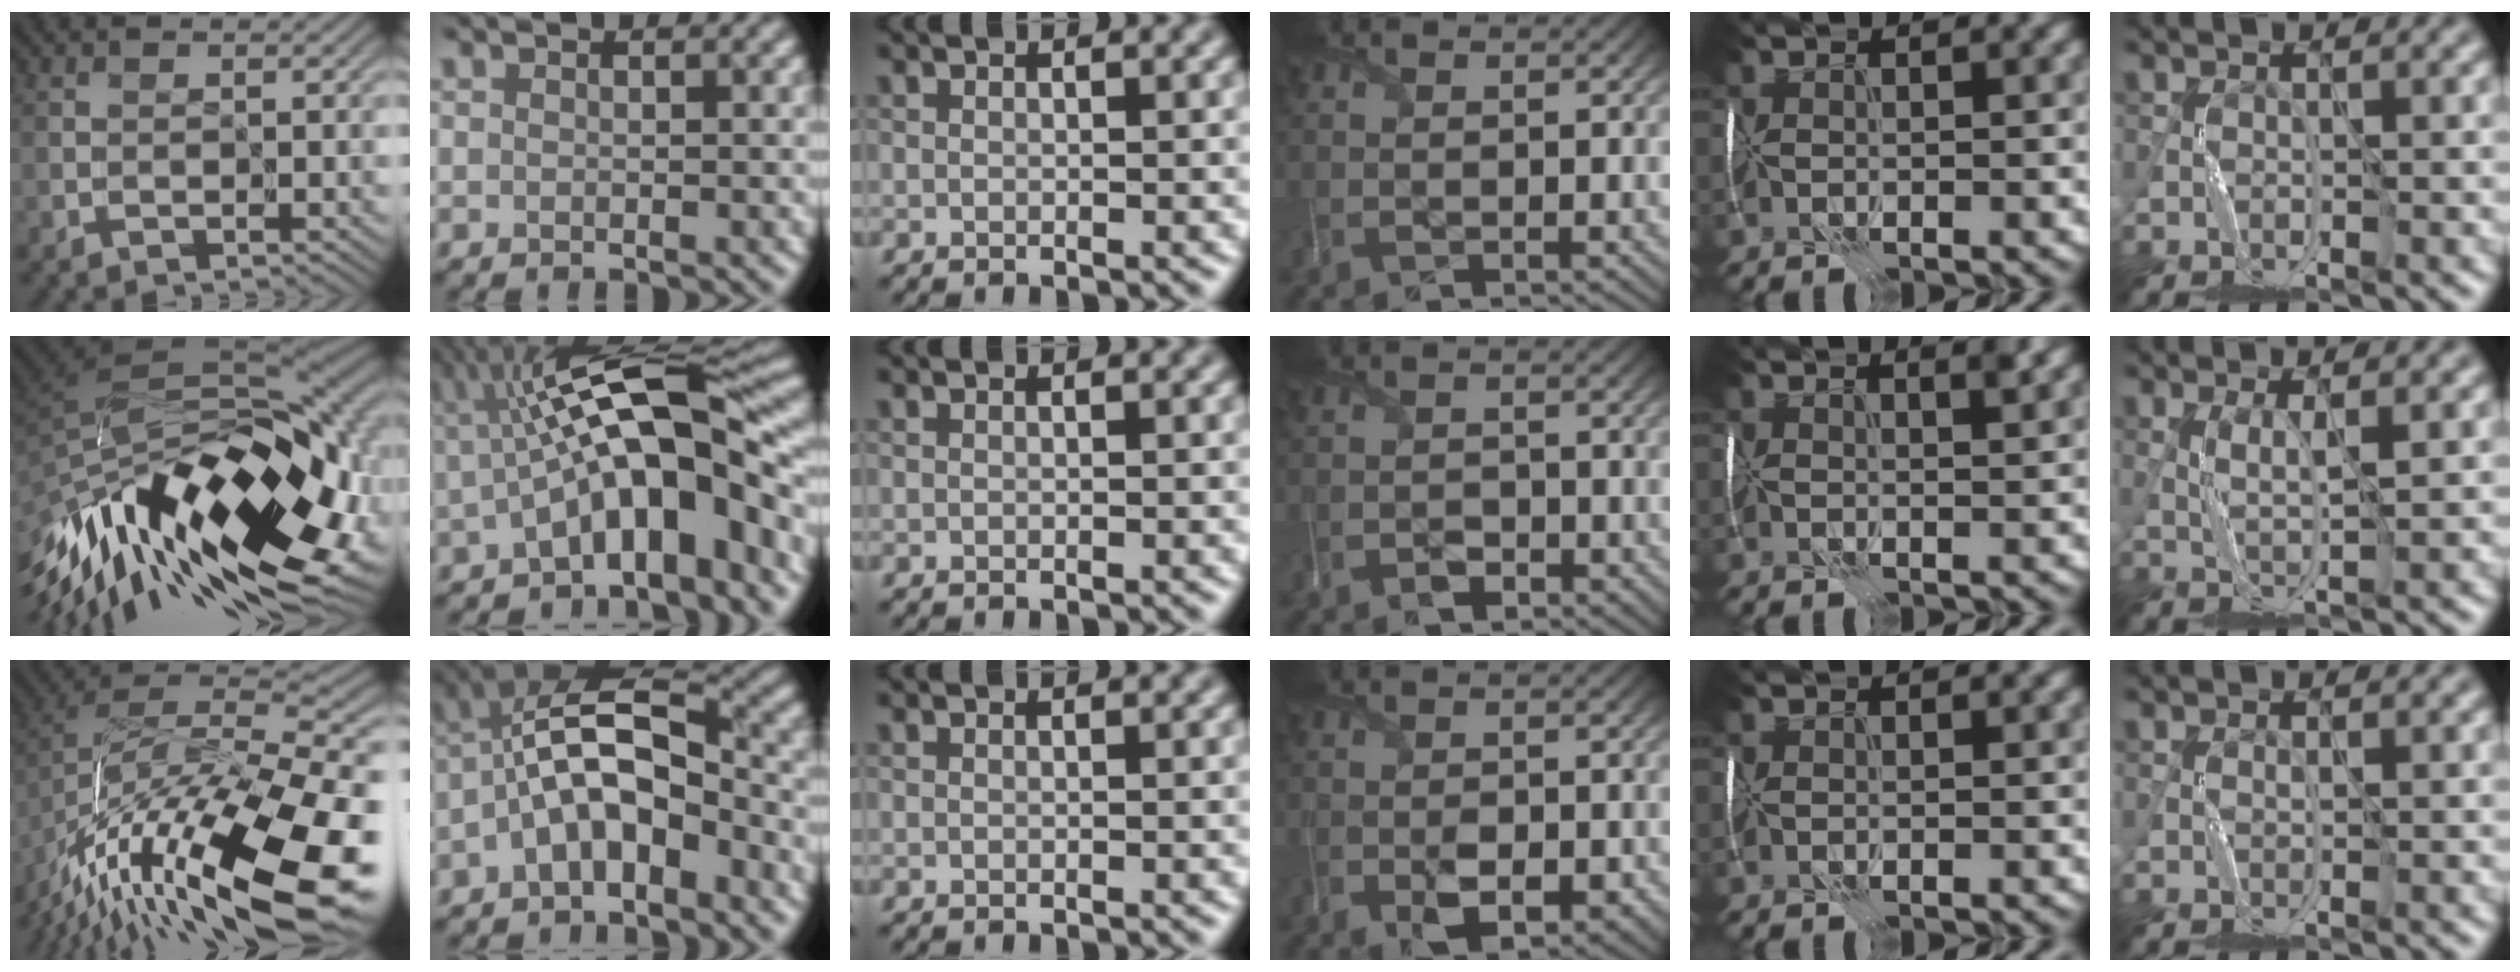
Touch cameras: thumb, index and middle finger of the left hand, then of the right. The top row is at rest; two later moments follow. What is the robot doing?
{"motion": "wrap", "object": "thread"}